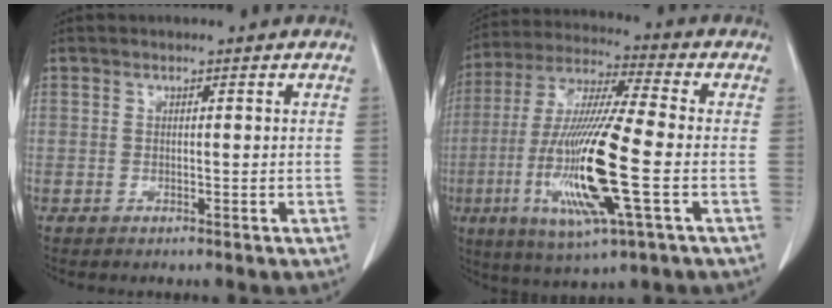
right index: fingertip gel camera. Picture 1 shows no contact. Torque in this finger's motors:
{"motor_torque": [2.14, 0.00, 1.05, 0.21]}